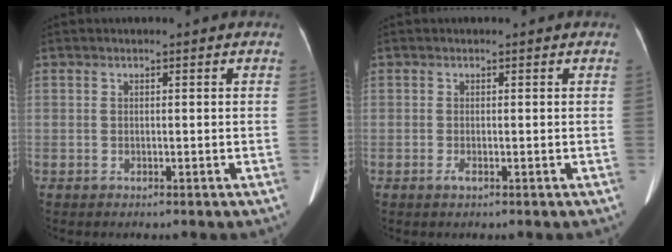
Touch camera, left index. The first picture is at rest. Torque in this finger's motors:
{"motor_torque": [0.24, 0.14, 0.07, 0.00]}